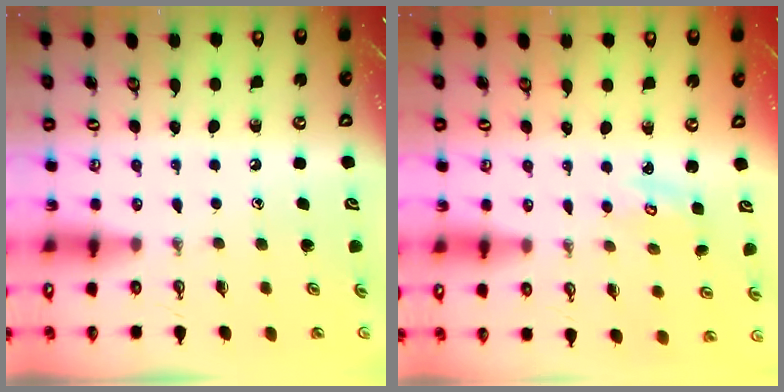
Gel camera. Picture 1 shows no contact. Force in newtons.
{"total": 2.7, "press": 2.7, "slide": 0.3}